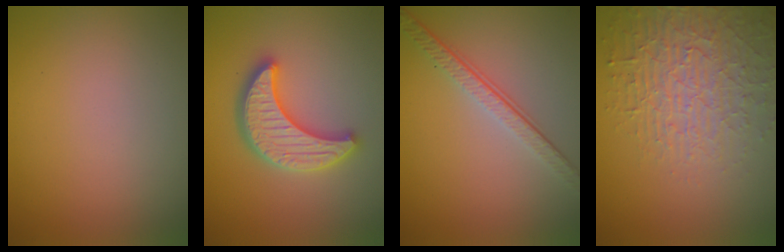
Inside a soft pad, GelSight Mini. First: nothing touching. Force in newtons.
{"total": 4.8, "press": 4.7, "slide": 1.1}
{"total": 3.8, "press": 2.7, "slide": 2.7}
{"total": 4.4, "press": 4.3, "slide": 1.2}